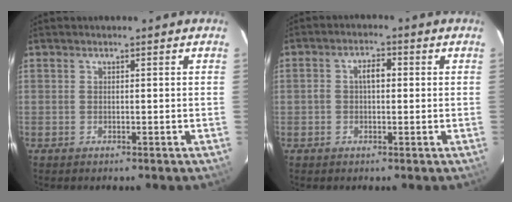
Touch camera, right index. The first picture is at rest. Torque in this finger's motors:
{"motor_torque": [0.09, -0.04, 0.04, 0.06]}